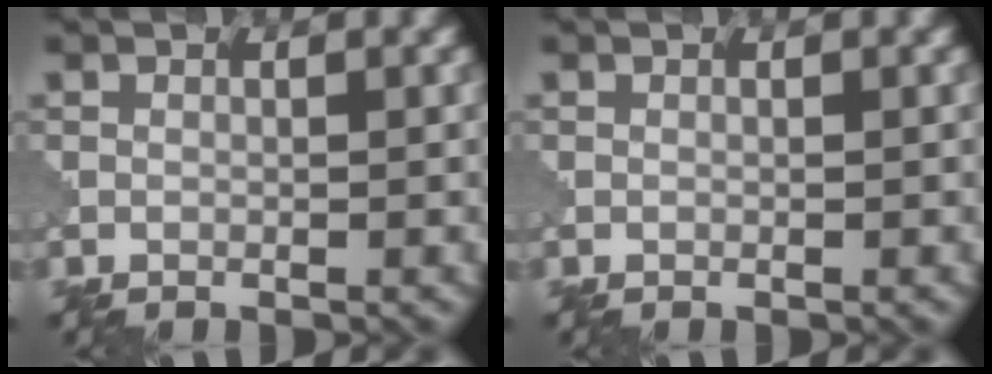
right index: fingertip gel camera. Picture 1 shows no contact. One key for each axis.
{"total": 0.0}